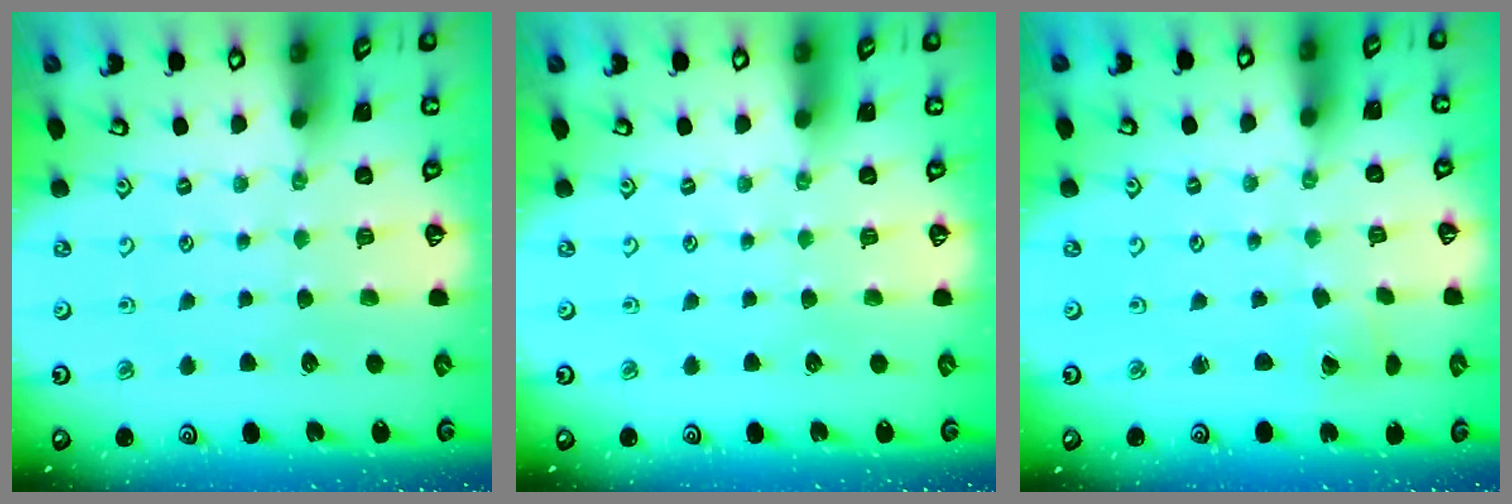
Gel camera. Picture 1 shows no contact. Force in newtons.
{"total": 0.0}
{"total": 1.3, "press": 1.3, "slide": 0.1}